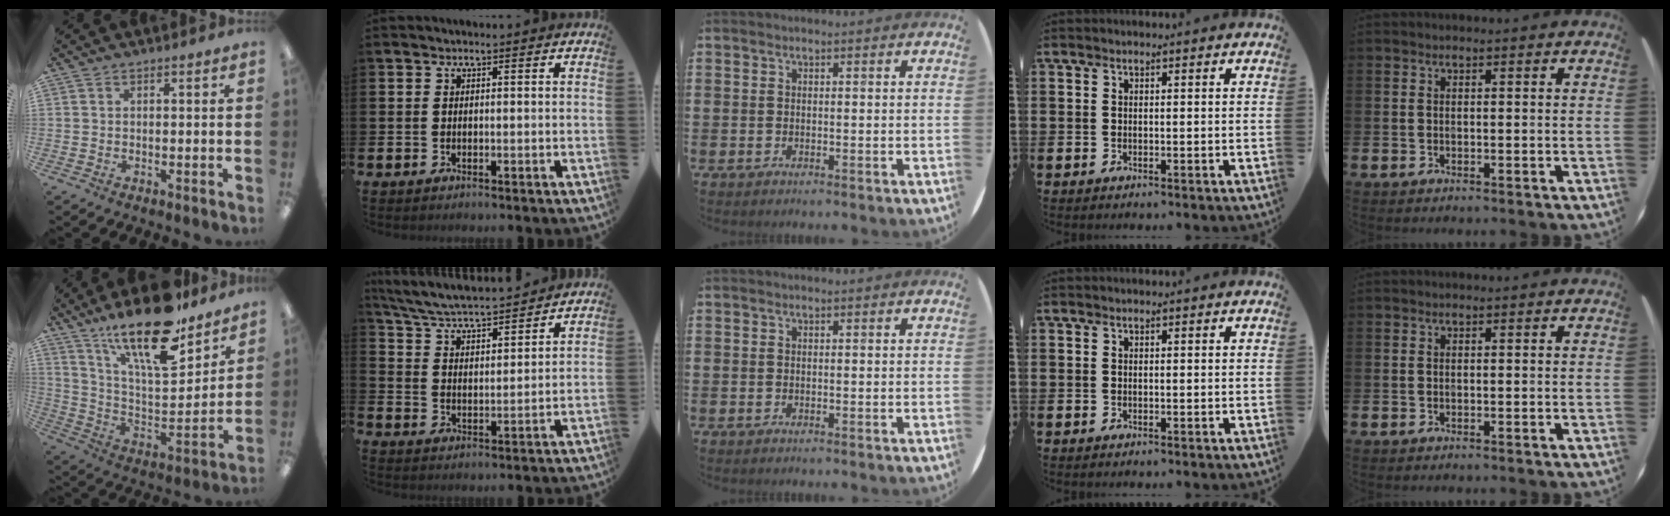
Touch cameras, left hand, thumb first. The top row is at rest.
{"thumb": {"total": 22.5, "force": [16.1, 7.4, 13.8], "torque": [-0.242, -0.098, 0.274]}, "index": {"total": 5.5, "force": [5.3, 0.2, 1.3], "torque": [-0.049, -0.045, 0.087]}}